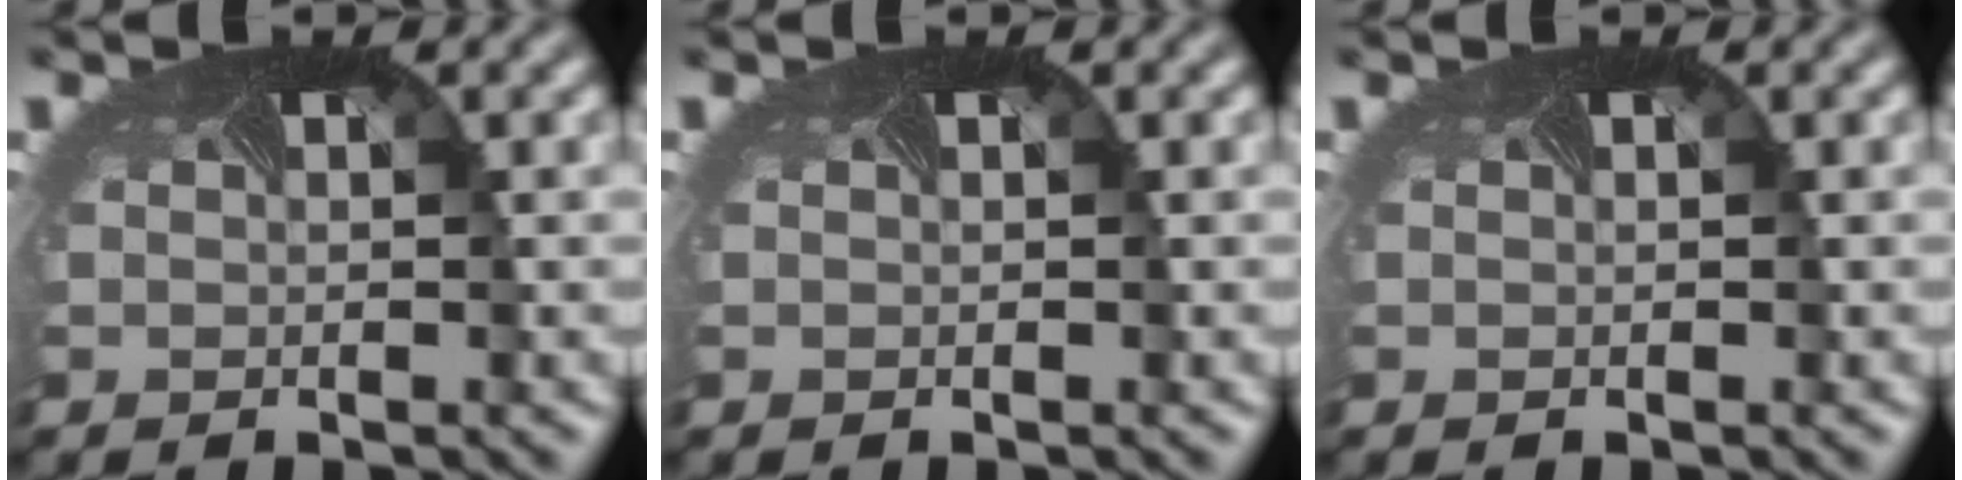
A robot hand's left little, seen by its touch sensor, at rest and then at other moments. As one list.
[{"total": 0.0}, {"total": 0.0}]